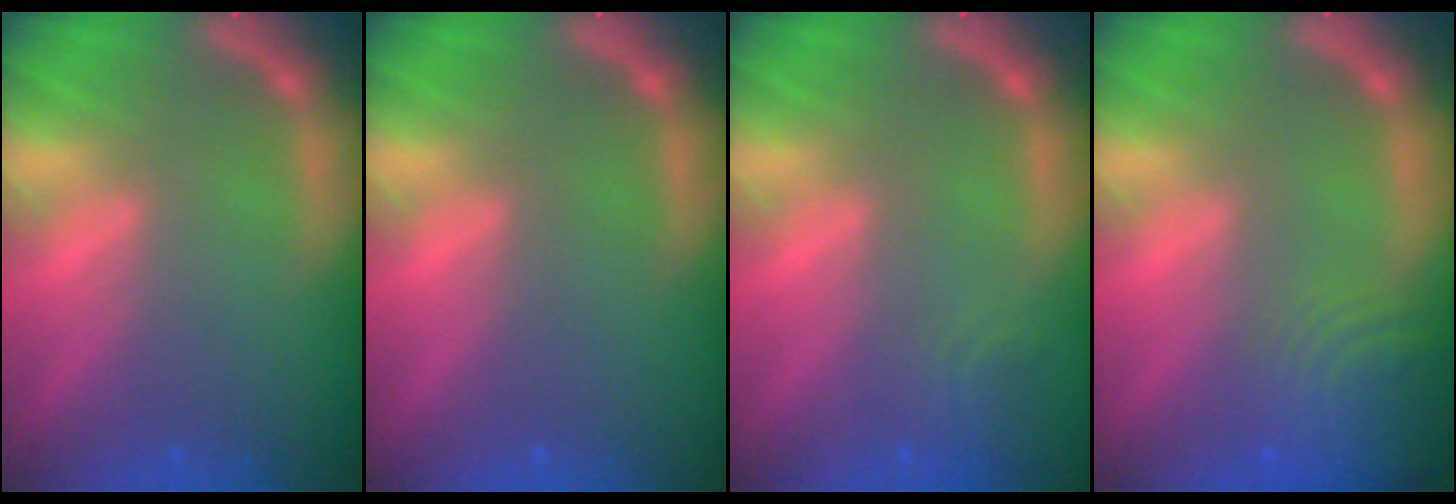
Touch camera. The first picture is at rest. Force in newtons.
{"total": 0.0}
{"total": 1.9}
{"total": 7.0}